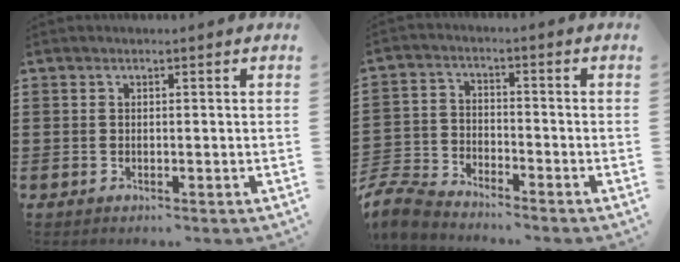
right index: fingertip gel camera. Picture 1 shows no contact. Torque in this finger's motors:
{"motor_torque": [-1.07, 1.07, -1.06, -0.21]}